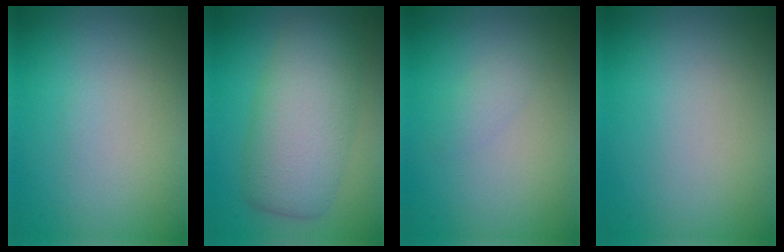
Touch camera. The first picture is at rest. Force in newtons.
{"total": 7.0, "press": 7.0, "slide": 0.2}
{"total": 1.0, "press": 1.0, "slide": 0.0}
{"total": 0.0}